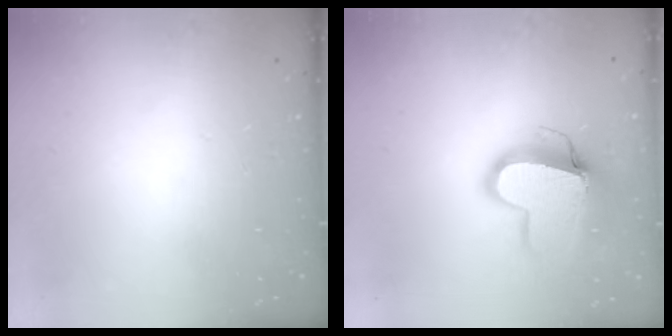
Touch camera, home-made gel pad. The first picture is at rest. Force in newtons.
{"total": 13.3, "press": 13.2, "slide": 1.3}